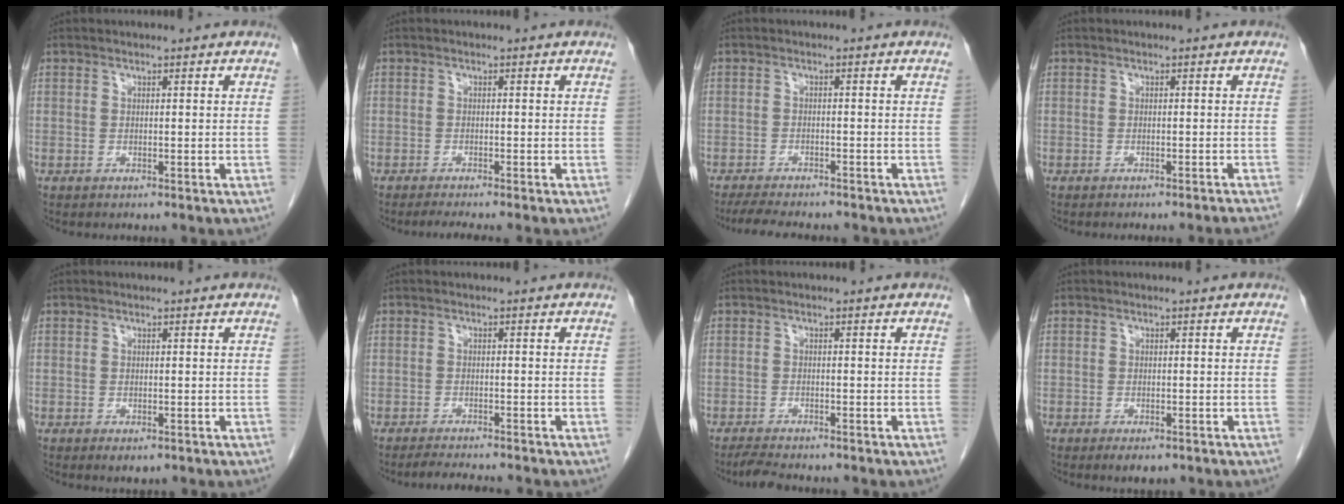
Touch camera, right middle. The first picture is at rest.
{"total": 2.9, "force": [-2.4, -0.6, 1.5], "torque": [-0.022, -0.007, -0.040]}
{"total": 8.6, "force": [-7.6, 1.6, 3.7], "torque": [-0.058, -0.013, -0.112]}
{"total": 4.7, "force": [-4.3, -1.0, 1.5], "torque": [-0.011, -0.009, -0.050]}
{"total": 1.4, "force": [-0.7, 0.7, 1.0], "torque": [-0.012, -0.002, -0.003]}
{"total": 4.4, "force": [-4.1, 0.0, 1.8], "torque": [-0.027, -0.015, -0.063]}
{"total": 2.8, "force": [-2.5, 0.2, 1.2], "torque": [-0.029, -0.009, -0.042]}
{"total": 2.3, "force": [-1.5, 0.9, 1.5], "torque": [-0.021, -0.004, -0.014]}